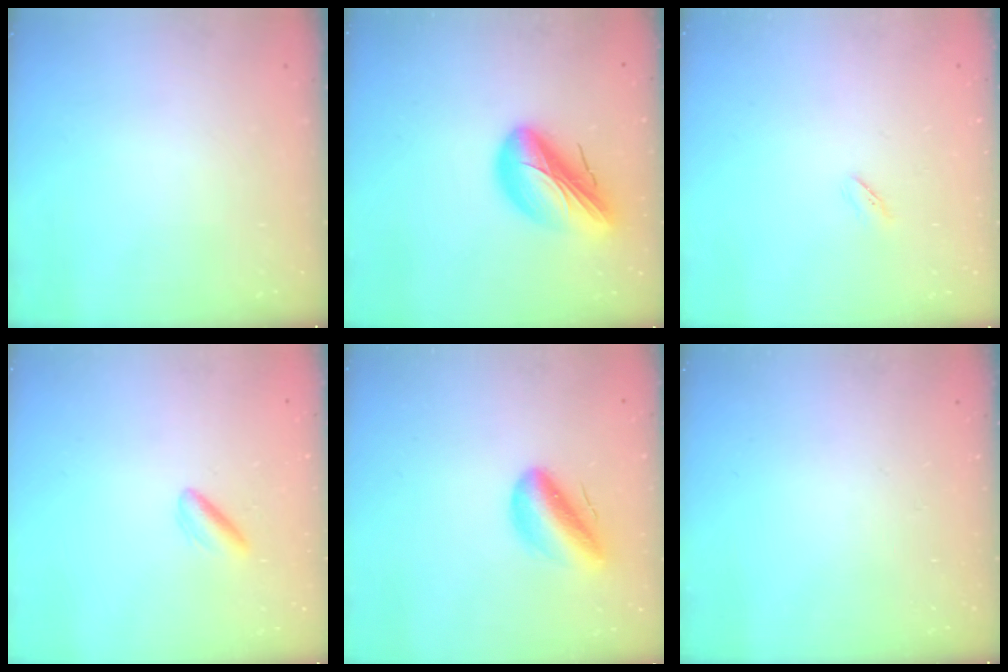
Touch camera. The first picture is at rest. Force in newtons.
{"total": 16.6, "press": 16.2, "slide": 3.7}
{"total": 1.9, "press": 1.8, "slide": 0.6}
{"total": 3.0, "press": 2.8, "slide": 1.2}
{"total": 10.2, "press": 9.8, "slide": 2.7}
{"total": 0.0}